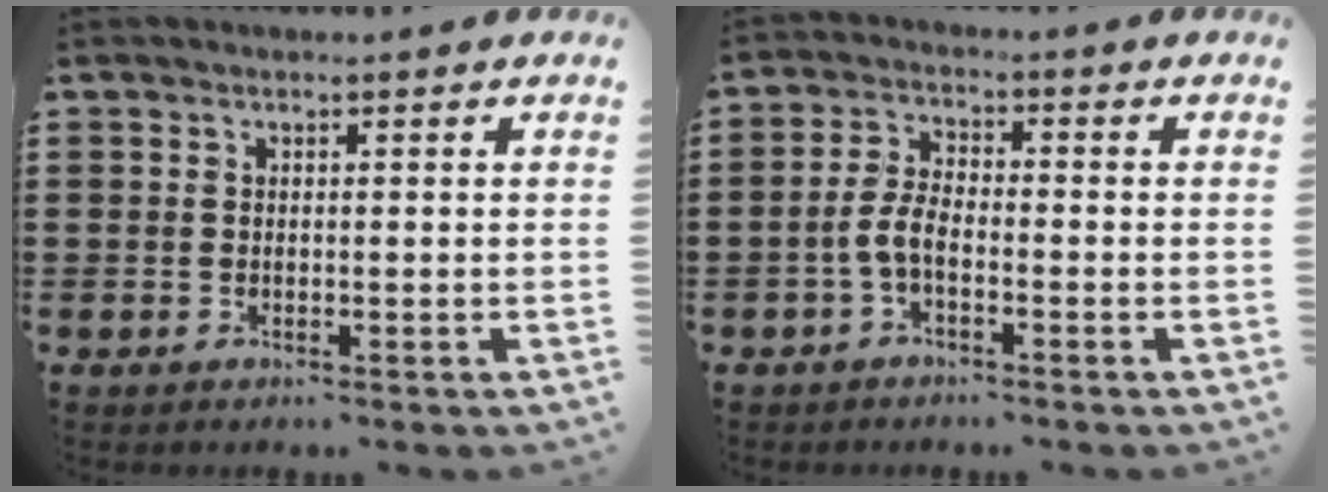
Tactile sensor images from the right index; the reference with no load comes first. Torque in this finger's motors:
{"motor_torque": [1.26, -0.88, 0.12, 0.06]}